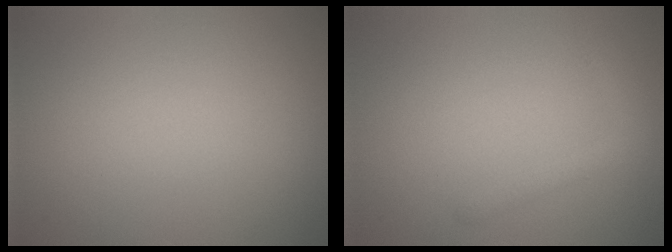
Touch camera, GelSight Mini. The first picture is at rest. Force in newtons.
{"total": 1.4, "press": 1.4, "slide": 0.1}